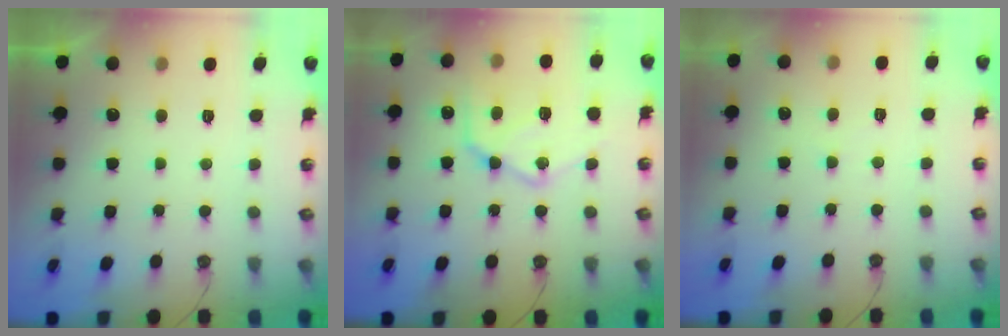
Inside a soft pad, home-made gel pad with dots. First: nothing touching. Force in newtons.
{"total": 18.1, "press": 18.0, "slide": 1.6}
{"total": 1.9, "press": 1.9, "slide": 0.3}